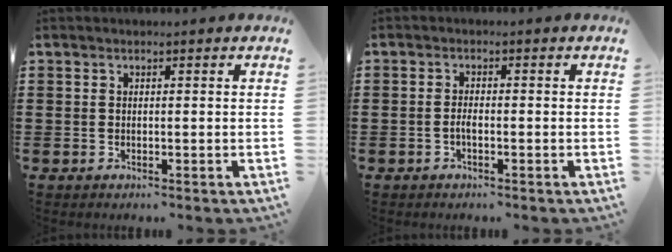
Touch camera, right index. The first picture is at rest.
{"total": 1.3, "force": [-0.6, 0.3, 1.1], "torque": [-0.029, -0.004, -0.012]}